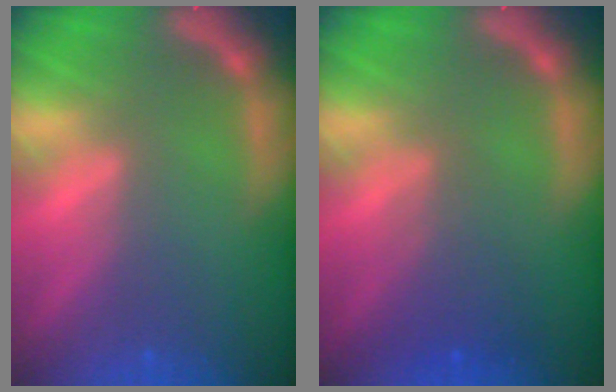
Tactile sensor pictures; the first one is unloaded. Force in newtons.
{"total": 2.9}